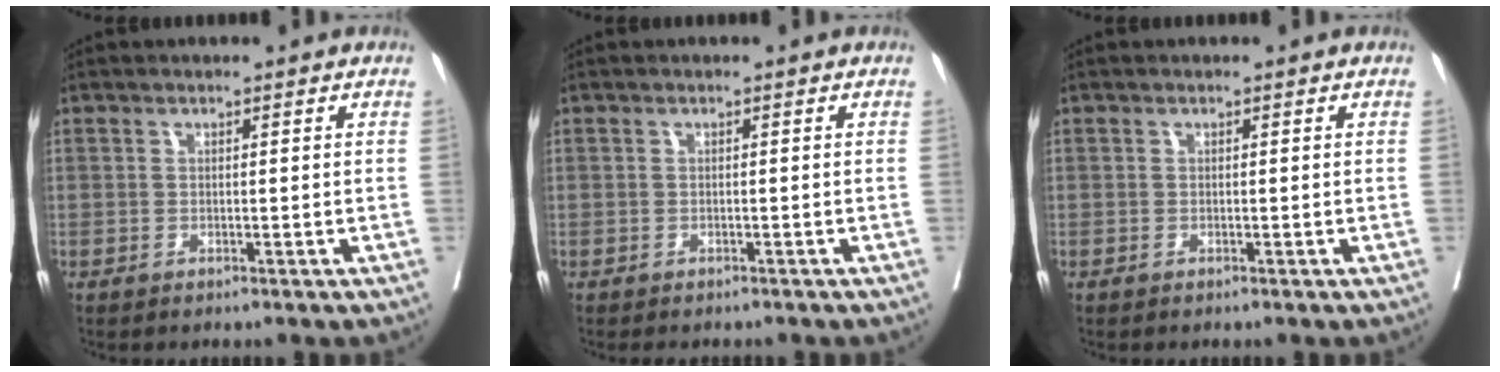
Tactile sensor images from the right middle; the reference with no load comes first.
{"total": 2.9, "force": [-2.5, 1.2, 0.8], "torque": [-0.009, -0.005, -0.031]}
{"total": 0.0}